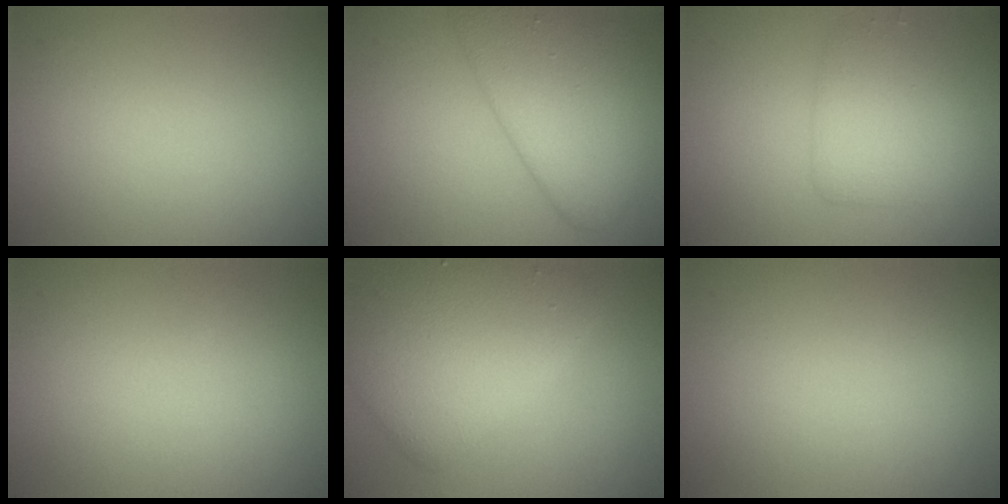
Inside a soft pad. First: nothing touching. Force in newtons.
{"total": 6.1, "press": 6.1, "slide": 0.4}
{"total": 2.9, "press": 2.9, "slide": 0.0}
{"total": 0.0}
{"total": 6.9, "press": 6.9, "slide": 0.1}
{"total": 0.0}